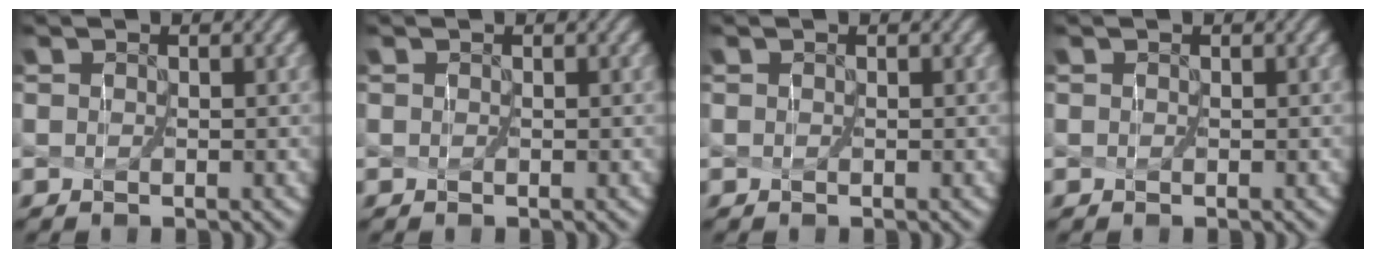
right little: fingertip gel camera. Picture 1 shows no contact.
{"total": 0.0}
{"total": 0.0}
{"total": 0.0}